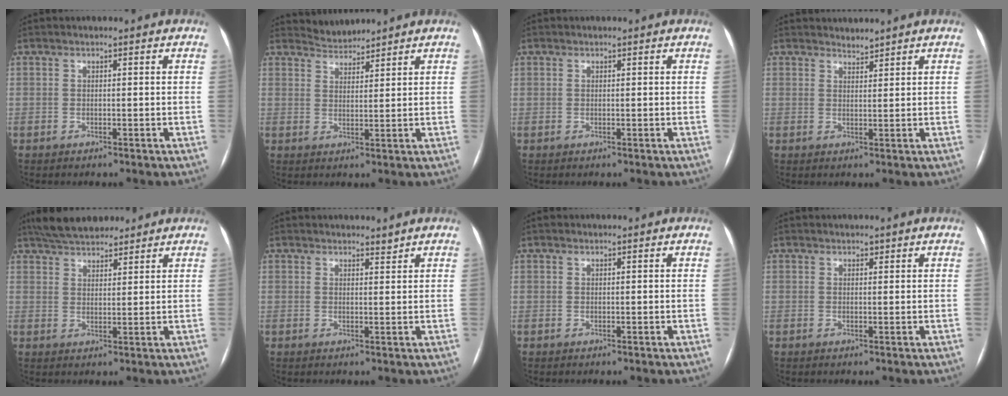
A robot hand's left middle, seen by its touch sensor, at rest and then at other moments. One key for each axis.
{"total": 3.0, "fx": 2.9, "fy": 0.0, "fz": -0.8, "tx": 0.007, "ty": 0.006, "tz": 0.060}
{"total": 0.0}
{"total": 1.4, "fx": 1.4, "fy": 0.0, "fz": -0.2, "tx": -0.003, "ty": 0.003, "tz": 0.029}
{"total": 8.7, "fx": 7.5, "fy": 2.6, "fz": 3.4, "tx": -0.054, "ty": 0.025, "tz": 0.126}
{"total": 1.6, "fx": 1.5, "fy": 0.2, "fz": 0.1, "tx": -0.005, "ty": 0.003, "tz": 0.025}
{"total": 0.0}
{"total": 0.7, "fx": 0.6, "fy": 0.4, "fz": 0.2, "tx": -0.008, "ty": 0.006, "tz": 0.010}